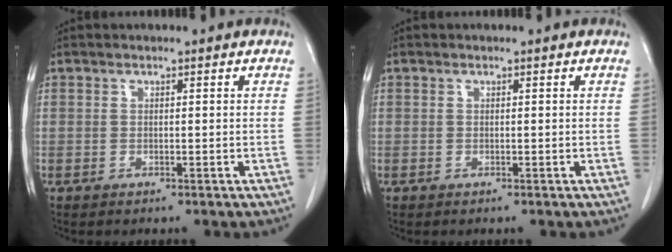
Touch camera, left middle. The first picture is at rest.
{"total": 0.0}